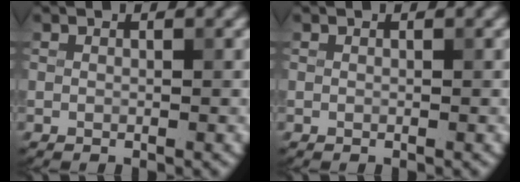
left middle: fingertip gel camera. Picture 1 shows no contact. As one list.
[{"total": 0.0}]